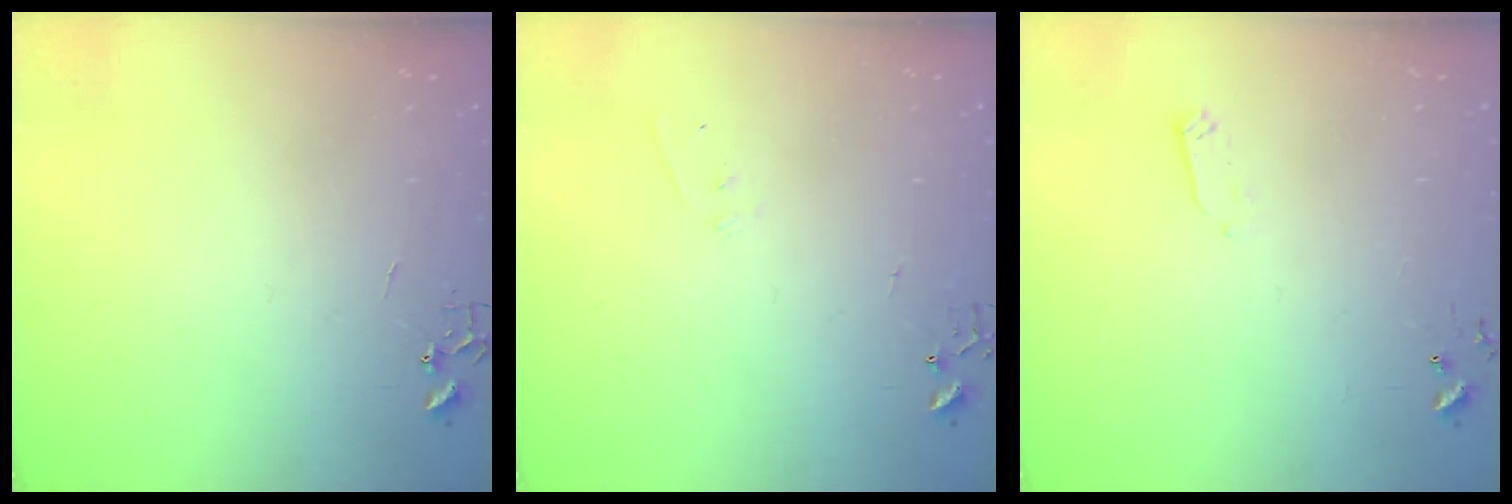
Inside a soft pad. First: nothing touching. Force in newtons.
{"total": 4.0, "press": 4.0, "slide": 0.2}
{"total": 2.4, "press": 2.4, "slide": 0.4}